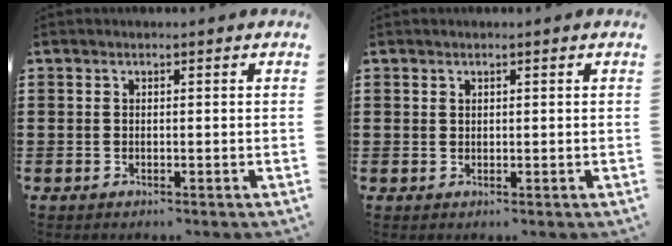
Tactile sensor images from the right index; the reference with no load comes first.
{"total": 0.8, "force": [0.6, 0.5, 0.1], "torque": [-0.005, 0.002, 0.012]}